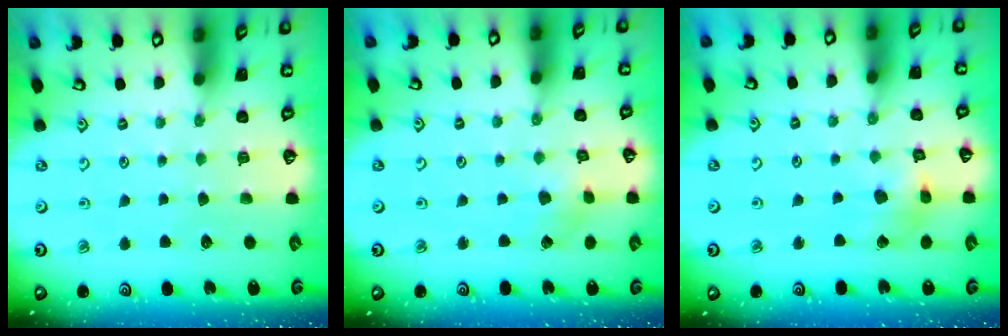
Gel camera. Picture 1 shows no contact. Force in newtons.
{"total": 2.5, "press": 2.5, "slide": 0.2}
{"total": 7.8, "press": 7.7, "slide": 1.0}